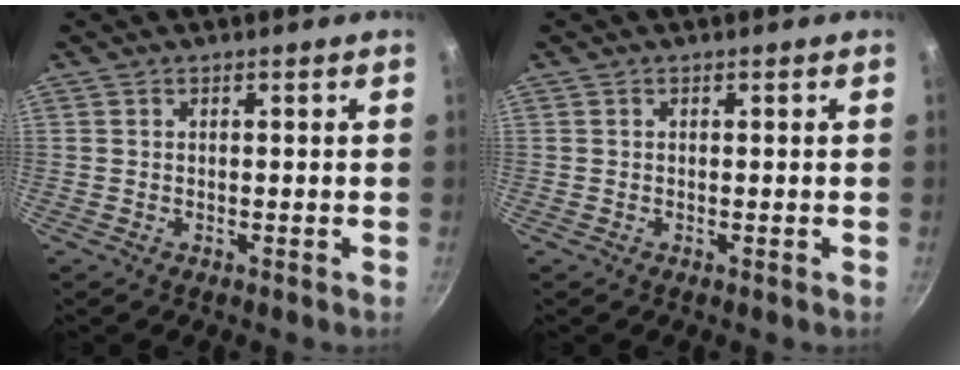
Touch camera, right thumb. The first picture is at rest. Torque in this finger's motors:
{"motor_torque": [0.14, 0.02, -0.22, 0.06, -0.02]}